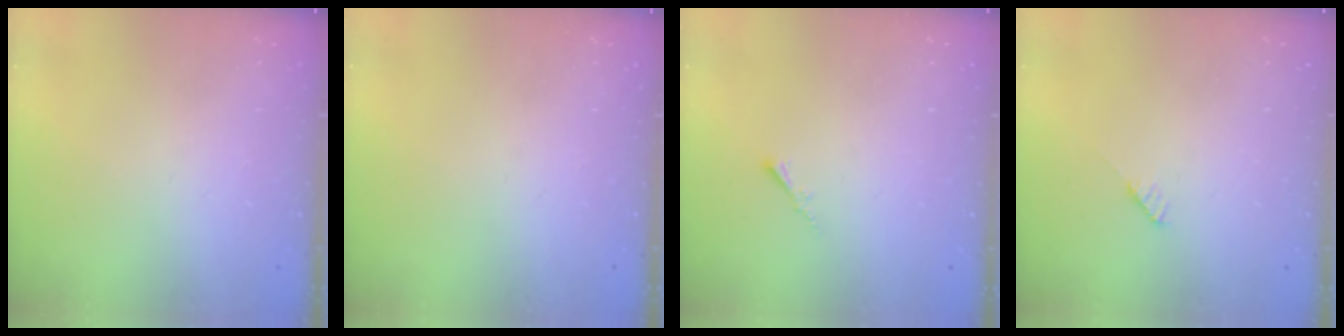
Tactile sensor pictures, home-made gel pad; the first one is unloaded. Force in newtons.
{"total": 0.0}
{"total": 0.0}
{"total": 3.0, "press": 3.0, "slide": 0.2}